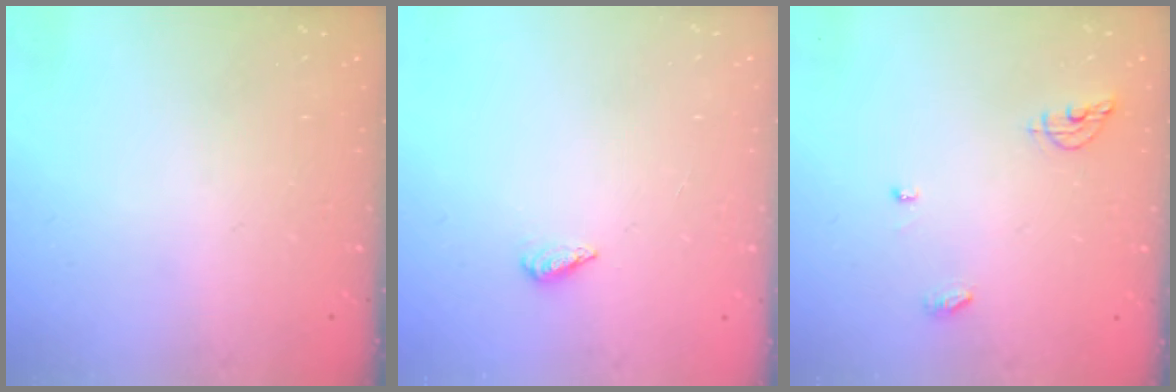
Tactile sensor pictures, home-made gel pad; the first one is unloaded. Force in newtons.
{"total": 2.1, "press": 1.9, "slide": 0.8}
{"total": 6.0, "press": 6.0, "slide": 0.4}